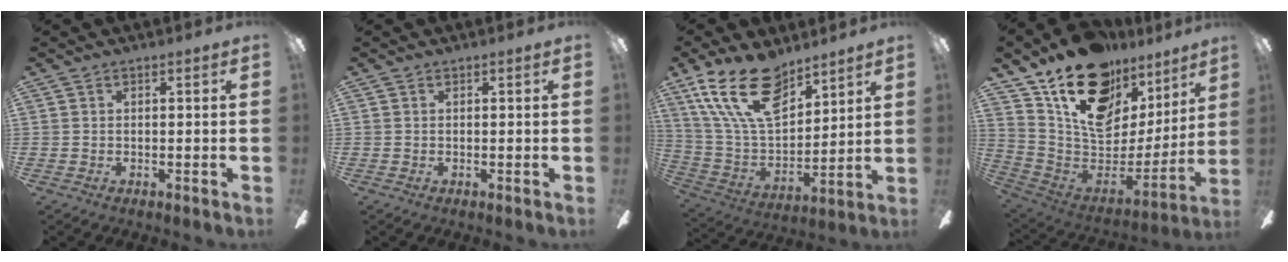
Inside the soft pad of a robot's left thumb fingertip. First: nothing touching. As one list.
[{"total": 0.0}, {"total": 21.1, "force": [13.0, 10.6, 12.7], "torque": [-0.263, -0.064, 0.235]}, {"total": 21.3, "force": [13.1, 12.7, 10.9], "torque": [-0.170, -0.086, 0.241]}]